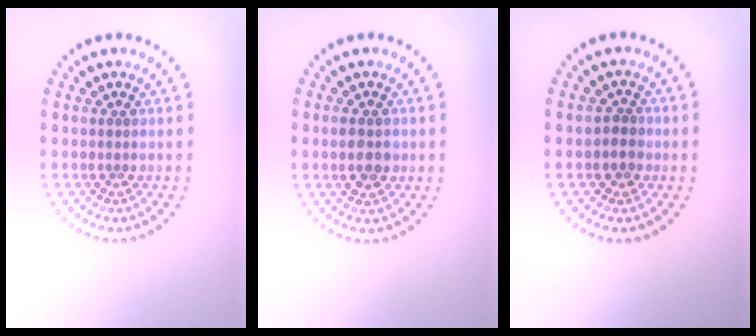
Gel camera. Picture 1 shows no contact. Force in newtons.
{"total": 2.3, "press": 2.3, "slide": 0.1}
{"total": 1.5, "press": 1.3, "slide": 0.7}